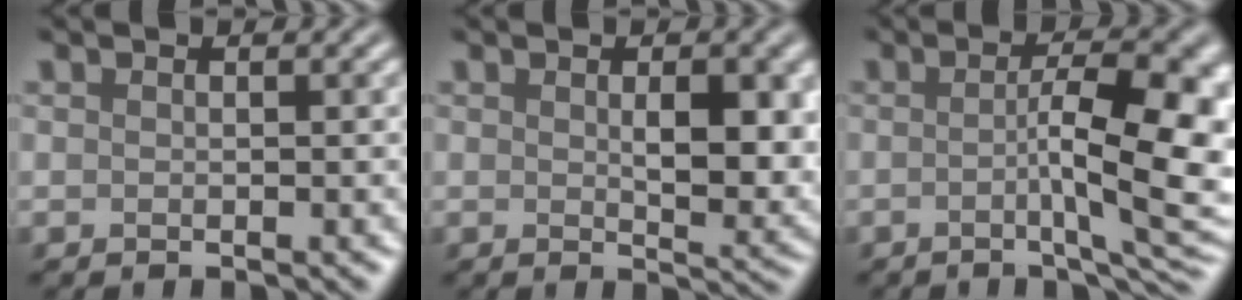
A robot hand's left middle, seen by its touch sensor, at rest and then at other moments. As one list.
[{"total": 4.4, "force": [0.6, 1.8, 3.9], "torque": [-0.056, -0.008, 0.017]}, {"total": 9.4, "force": [-0.6, 2.5, 9.0], "torque": [-0.112, 0.001, -0.008]}]